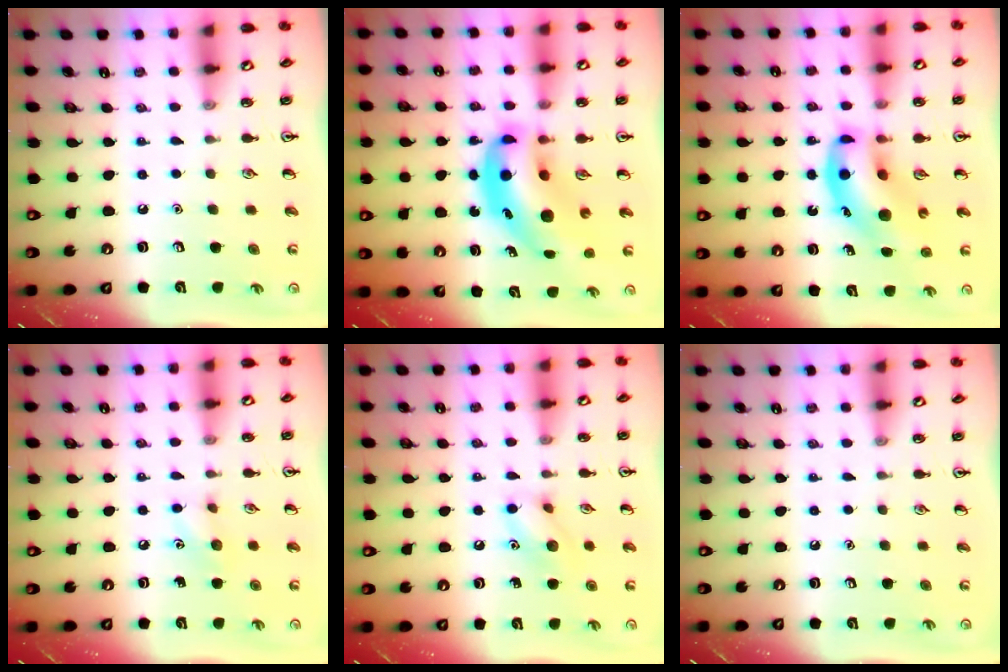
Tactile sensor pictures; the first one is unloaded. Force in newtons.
{"total": 12.8, "press": 12.2, "slide": 3.9}
{"total": 12.3, "press": 11.9, "slide": 3.2}
{"total": 6.1, "press": 5.9, "slide": 1.6}
{"total": 8.6, "press": 8.6, "slide": 0.6}
{"total": 0.0}